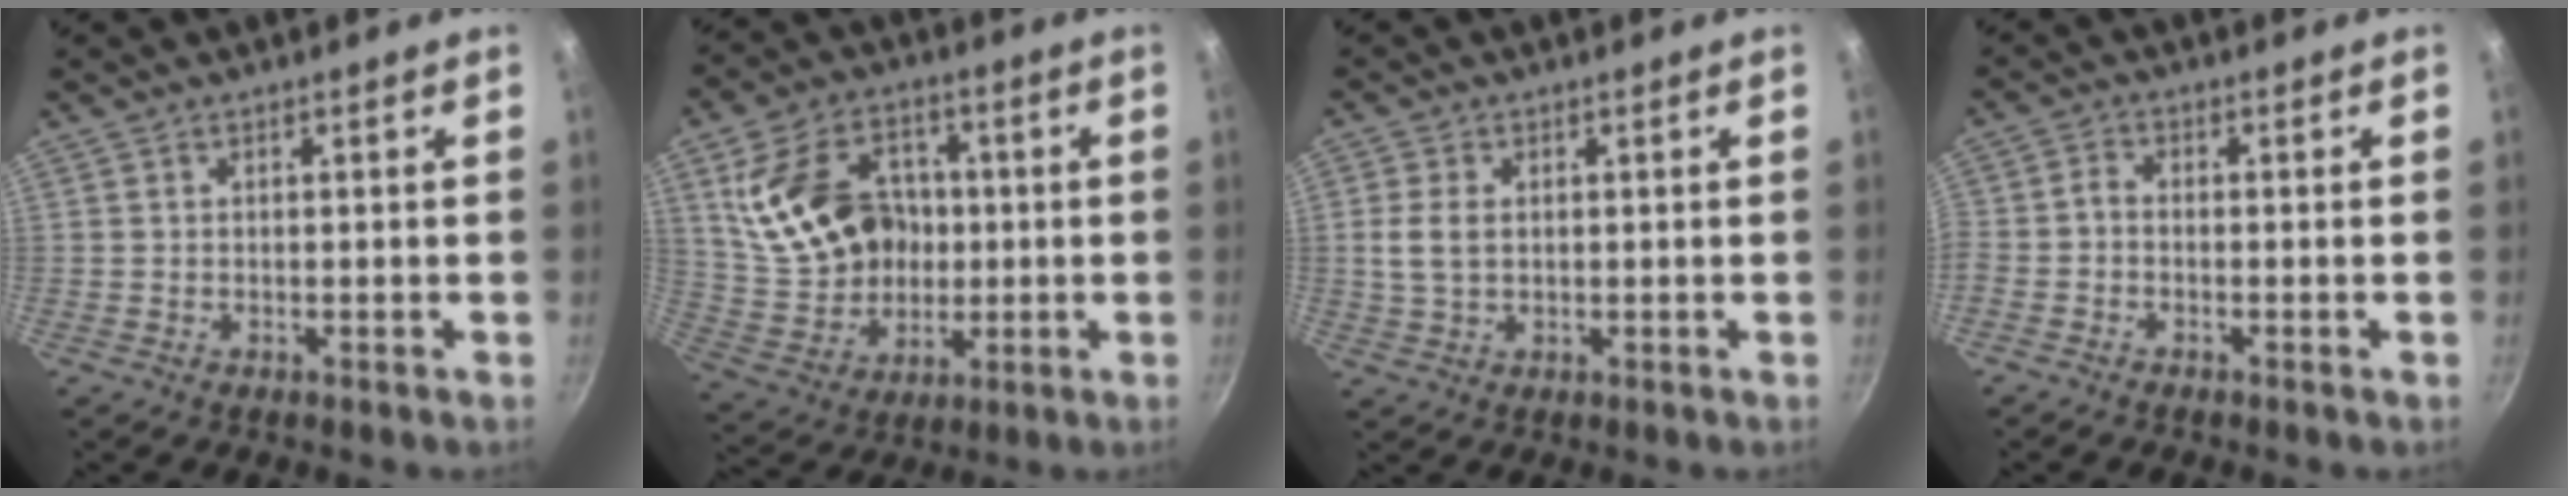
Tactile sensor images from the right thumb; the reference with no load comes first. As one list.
[{"total": 18.1, "force": [2.6, 14.1, 11.1], "torque": [-0.177, 0.010, 0.062]}, {"total": 4.5, "force": [0.6, 3.0, 3.4], "torque": [-0.069, 0.004, 0.012]}, {"total": 2.4, "force": [-1.4, 1.1, 1.6], "torque": [-0.047, 0.017, -0.039]}]